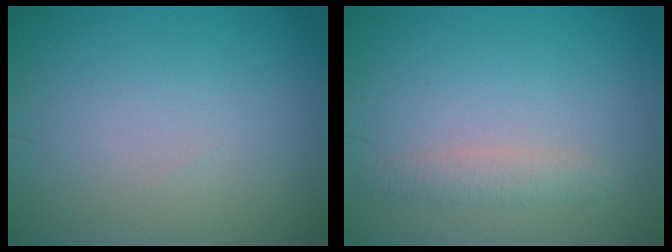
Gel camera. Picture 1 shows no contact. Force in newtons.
{"total": 1.6, "press": 1.6, "slide": 0.0}